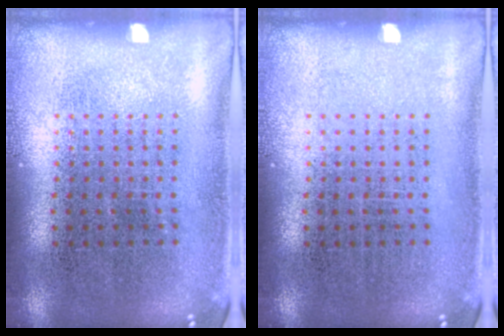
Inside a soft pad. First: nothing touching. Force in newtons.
{"total": 0.0}